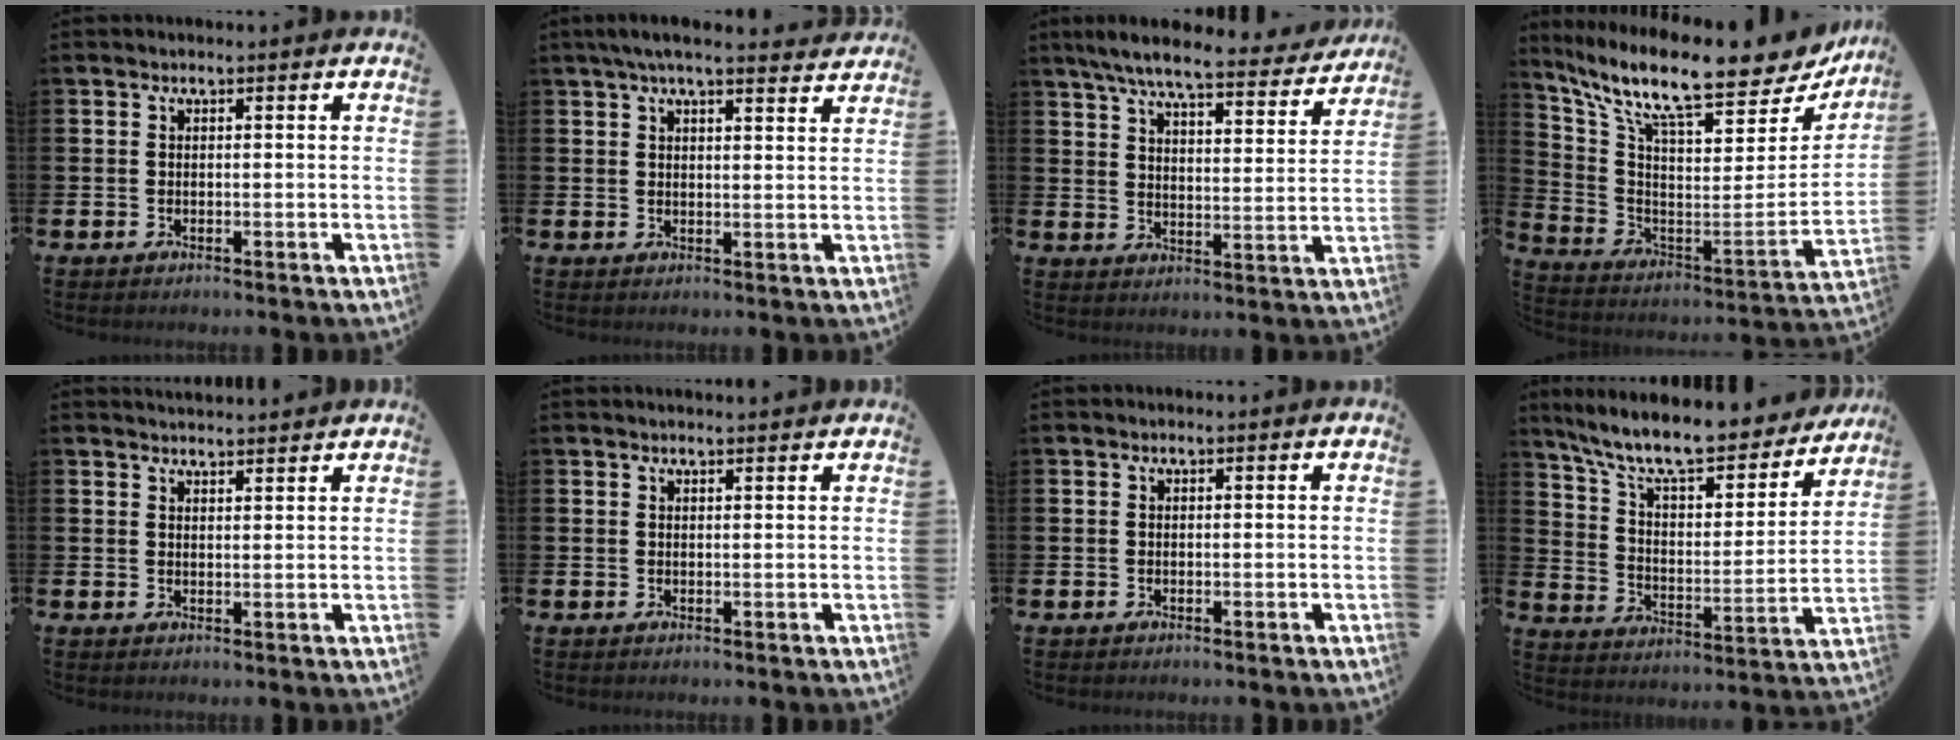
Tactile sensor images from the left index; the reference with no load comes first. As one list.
[{"total": 4.7, "force": [4.3, 0.5, 2.0], "torque": [-0.041, -0.013, 0.075]}, {"total": 7.7, "force": [6.9, 0.8, 3.1], "torque": [-0.076, -0.042, 0.117]}, {"total": 13.1, "force": [10.7, 2.7, 7.1], "torque": [-0.152, -0.085, 0.176]}, {"total": 2.7, "force": [2.7, 0.2, 0.0], "torque": [0.002, -0.016, 0.047]}, {"total": 1.3, "force": [1.3, -0.1, 0.1], "torque": [0.012, -0.009, 0.020]}, {"total": 0.0}, {"total": 11.0, "force": [9.7, 2.6, 4.5], "torque": [-0.112, -0.070, 0.162]}]